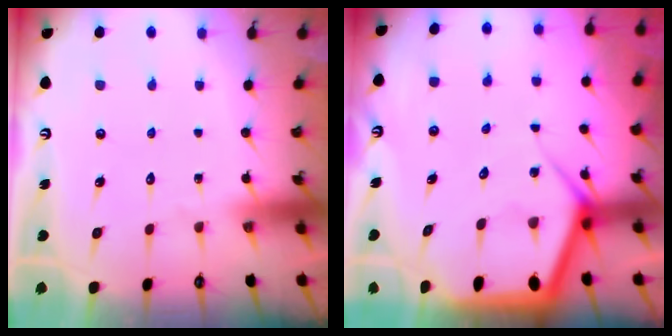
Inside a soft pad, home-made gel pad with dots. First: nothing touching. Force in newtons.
{"total": 8.1, "press": 8.1, "slide": 0.7}